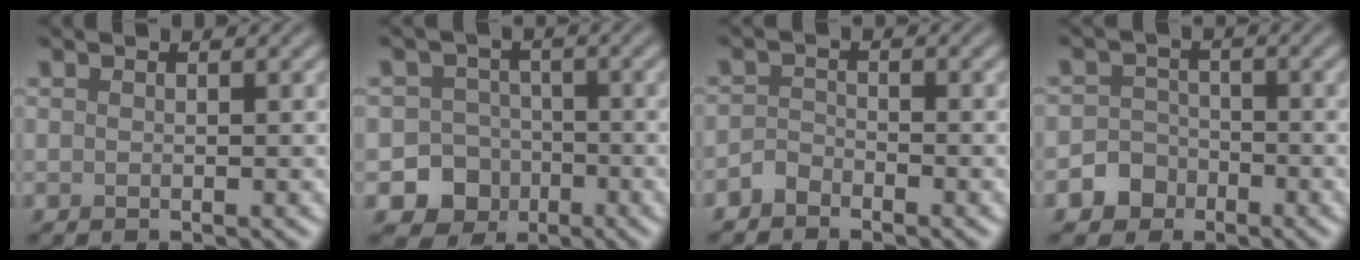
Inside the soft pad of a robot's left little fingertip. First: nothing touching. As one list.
[{"total": 7.7, "force": [-3.4, 6.8, 1.3], "torque": [0.006, -0.021, -0.076]}, {"total": 1.5, "force": [-1.4, 0.7, 0.2], "torque": [-0.001, 0.007, -0.031]}, {"total": 3.8, "force": [-2.1, 3.1, 0.5], "torque": [0.023, -0.003, -0.050]}]